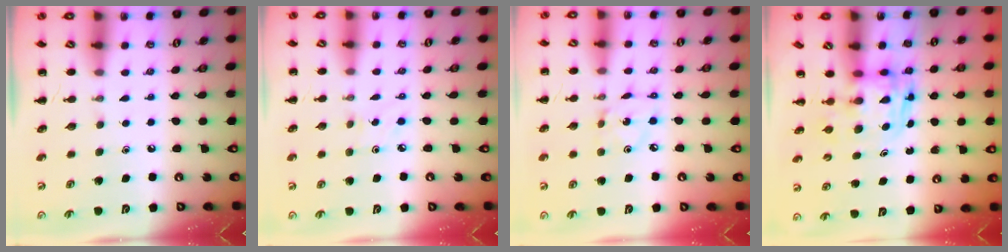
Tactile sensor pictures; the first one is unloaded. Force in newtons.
{"total": 2.1, "press": 2.0, "slide": 0.8}
{"total": 2.3, "press": 2.3, "slide": 0.1}
{"total": 2.8, "press": 2.8, "slide": 0.2}